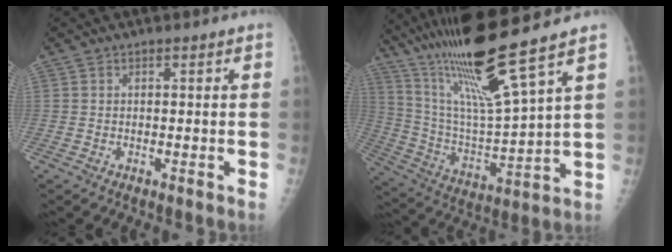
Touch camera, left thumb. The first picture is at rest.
{"total": 20.0, "force": [14.1, 0.4, 14.1], "torque": [-0.249, -0.062, 0.266]}